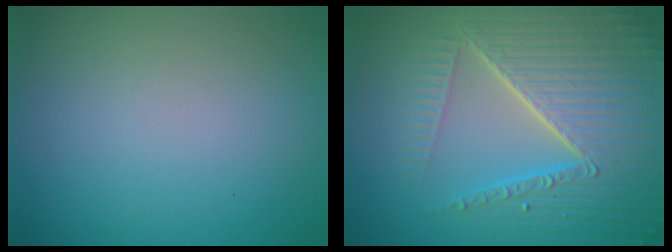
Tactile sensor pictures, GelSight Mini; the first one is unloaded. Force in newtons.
{"total": 8.9, "press": 5.9, "slide": 6.7}